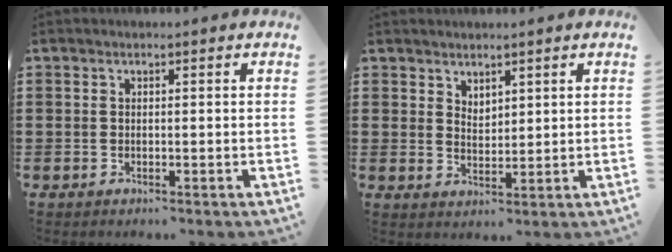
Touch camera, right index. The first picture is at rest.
{"total": 2.3, "force": [2.2, 0.8, 0.1], "torque": [-0.007, -0.001, 0.044]}